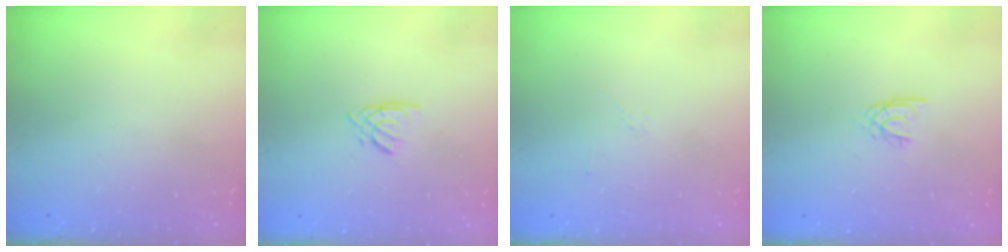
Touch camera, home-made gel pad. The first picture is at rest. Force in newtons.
{"total": 1.8, "press": 1.8, "slide": 0.3}
{"total": 3.1, "press": 3.0, "slide": 0.8}
{"total": 2.2, "press": 2.2, "slide": 0.4}